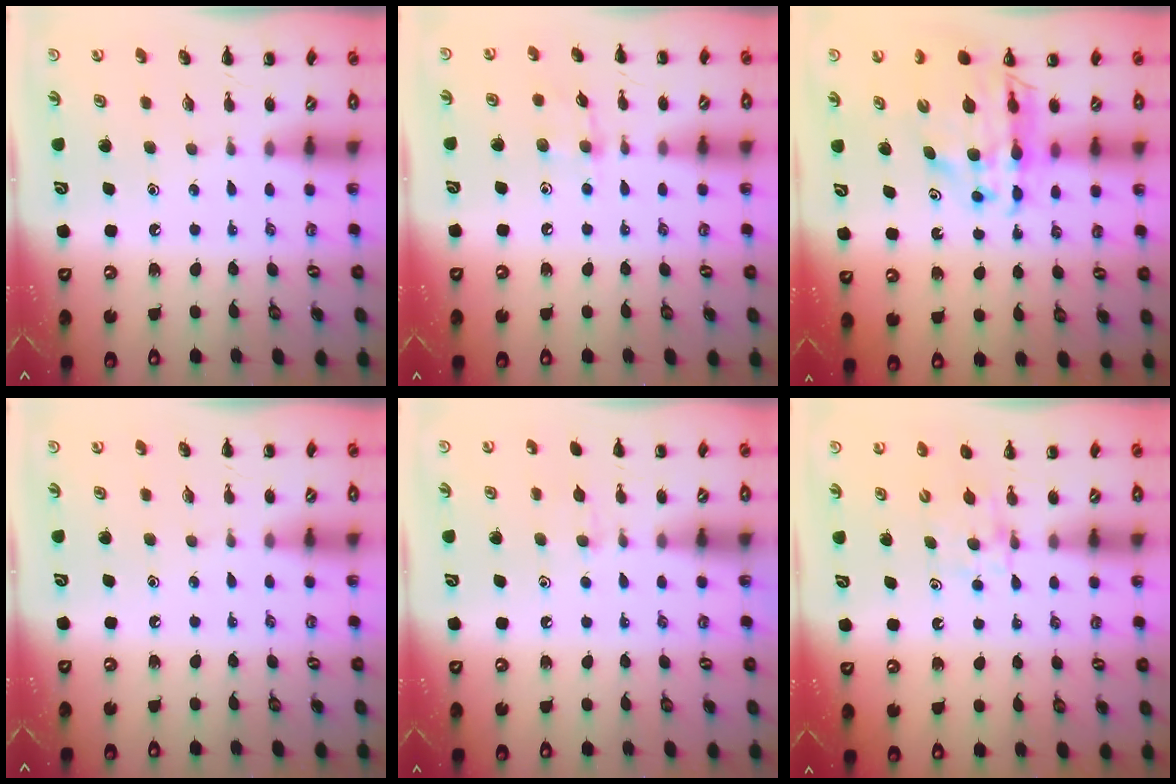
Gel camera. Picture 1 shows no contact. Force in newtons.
{"total": 5.0, "press": 4.9, "slide": 1.2}
{"total": 11.9, "press": 11.4, "slide": 3.2}
{"total": 0.0}
{"total": 4.7, "press": 4.3, "slide": 1.8}
{"total": 4.1, "press": 3.9, "slide": 1.4}